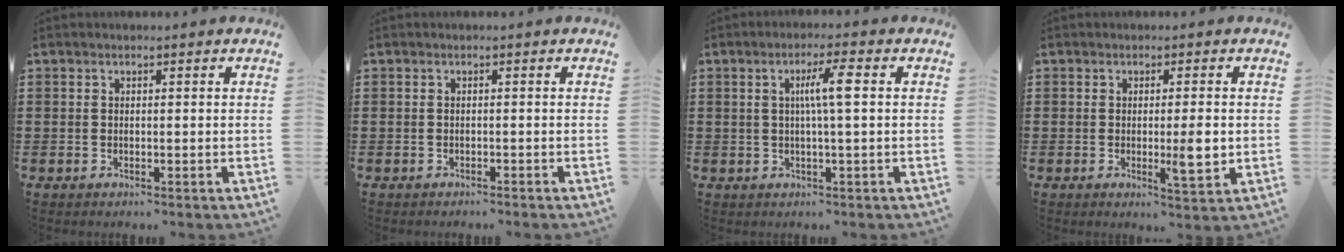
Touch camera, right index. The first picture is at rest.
{"total": 0.0}
{"total": 4.9, "force": [0.7, 0.3, 4.8], "torque": [-0.092, 0.004, 0.006]}
{"total": 5.1, "force": [-0.5, 1.0, 5.0], "torque": [-0.075, -0.004, -0.009]}